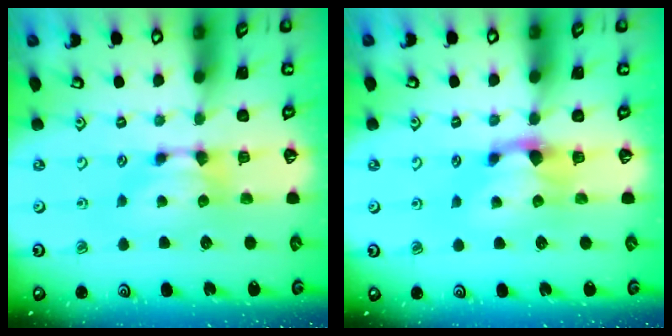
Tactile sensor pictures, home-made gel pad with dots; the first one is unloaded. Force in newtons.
{"total": 1.2, "press": 0.1, "slide": 1.2}